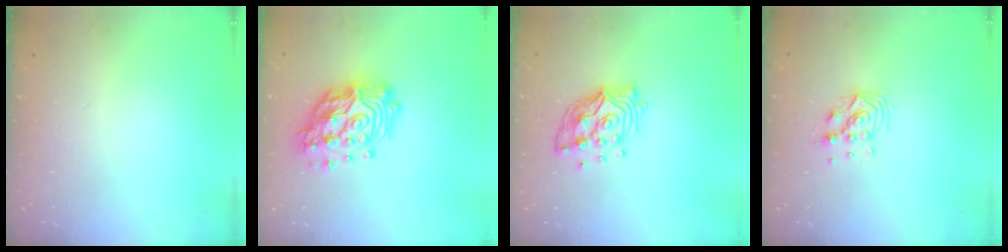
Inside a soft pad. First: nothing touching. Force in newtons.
{"total": 21.5, "press": 21.3, "slide": 2.7}
{"total": 13.4, "press": 13.3, "slide": 1.3}
{"total": 8.8, "press": 8.8, "slide": 0.6}